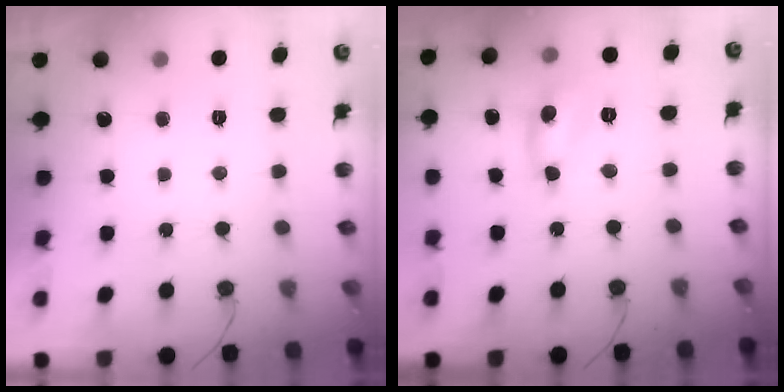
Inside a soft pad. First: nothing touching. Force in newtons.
{"total": 6.8, "press": 6.8, "slide": 0.4}